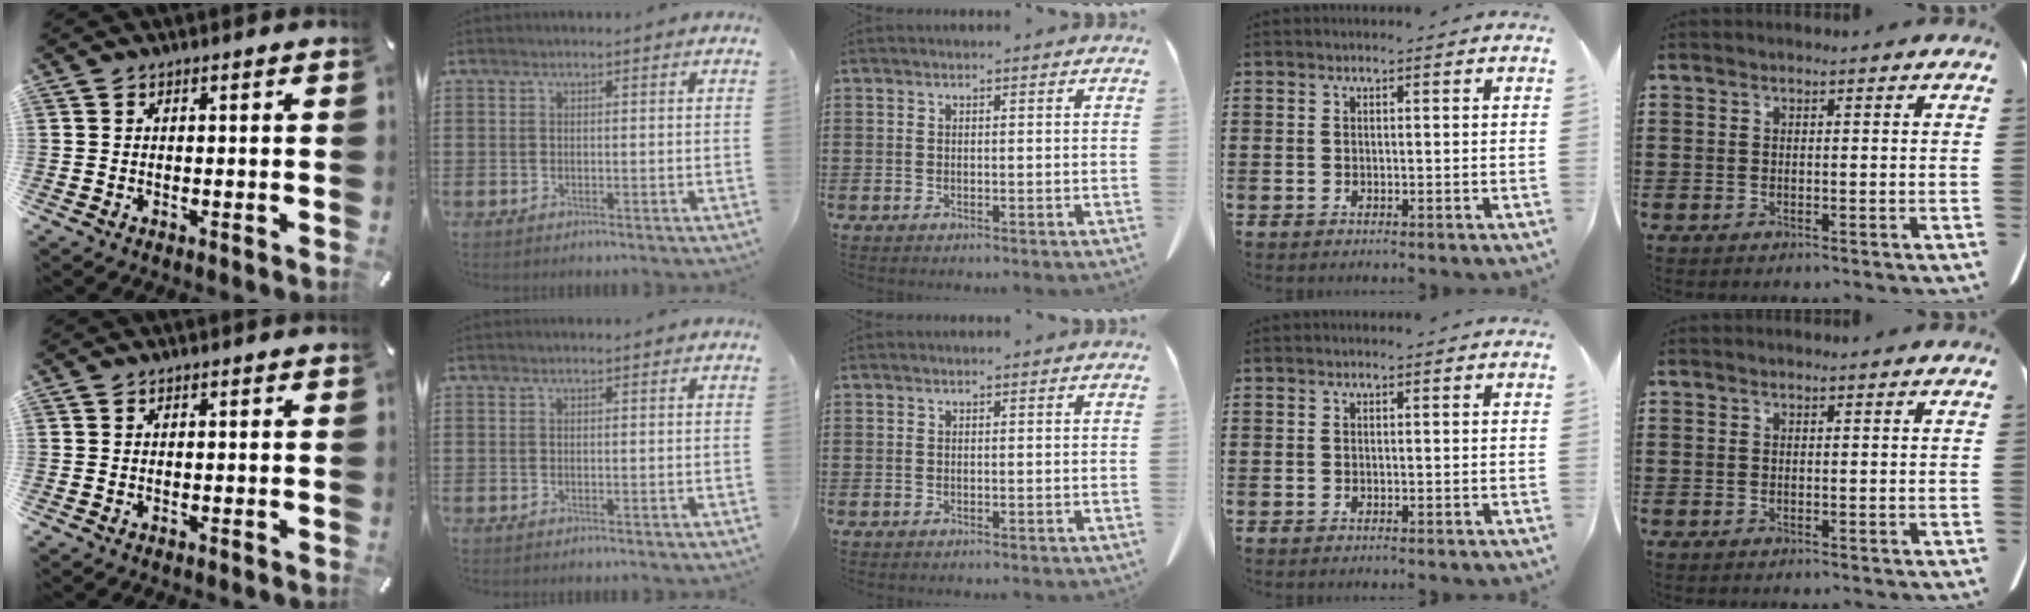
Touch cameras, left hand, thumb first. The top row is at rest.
{}